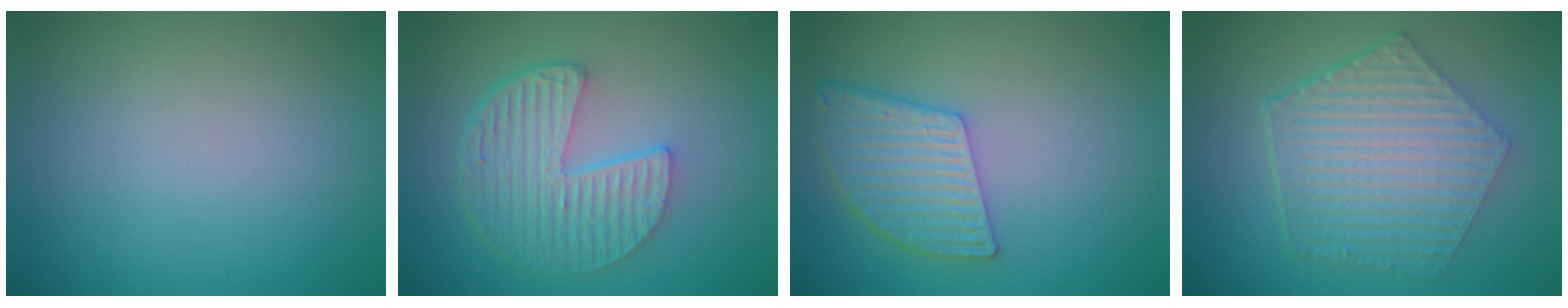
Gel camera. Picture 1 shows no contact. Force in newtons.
{"total": 5.9, "press": 4.3, "slide": 4.0}
{"total": 5.1, "press": 4.0, "slide": 3.1}
{"total": 6.9, "press": 5.0, "slide": 4.7}